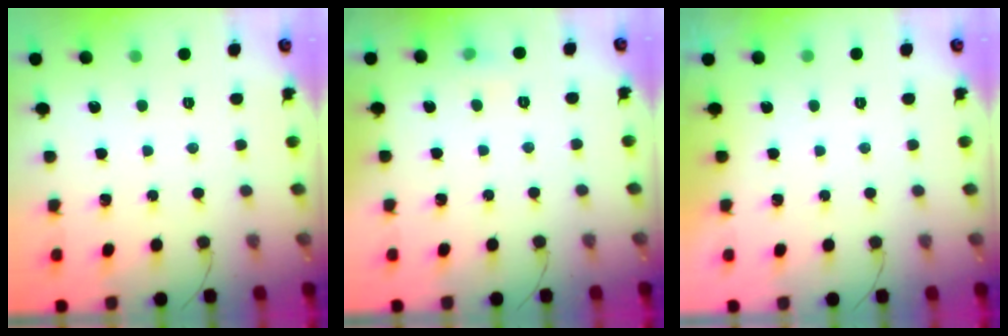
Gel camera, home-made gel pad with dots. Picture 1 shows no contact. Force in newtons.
{"total": 3.4, "press": 3.2, "slide": 1.3}
{"total": 0.0}